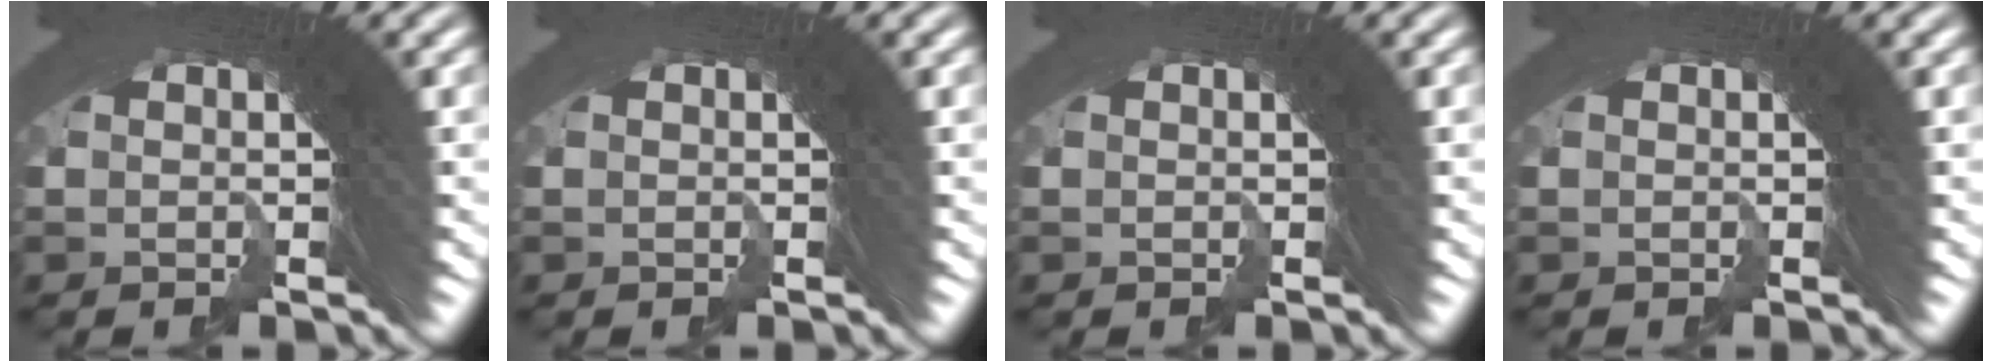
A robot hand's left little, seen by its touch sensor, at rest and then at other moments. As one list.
[{"total": 0.0}, {"total": 0.0}, {"total": 0.0}]